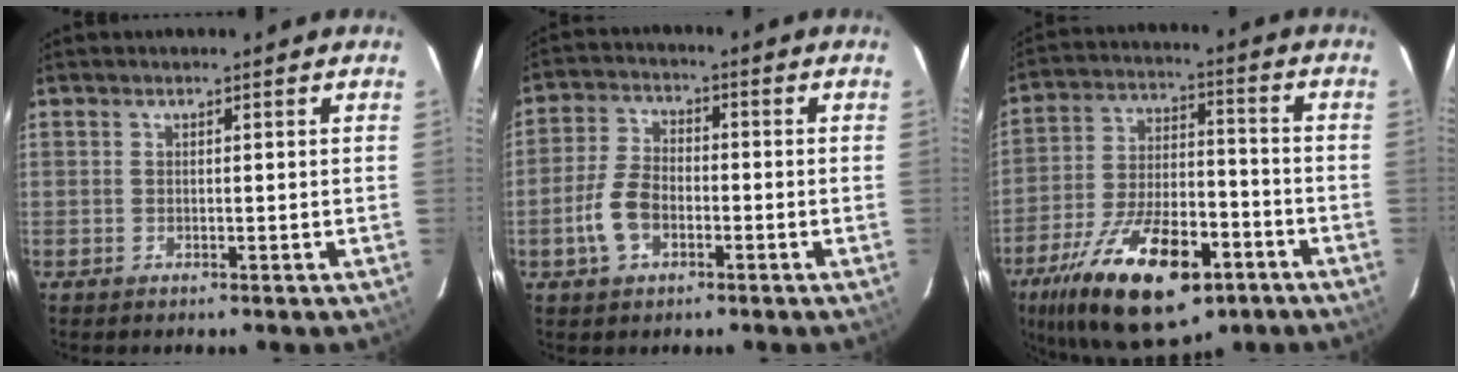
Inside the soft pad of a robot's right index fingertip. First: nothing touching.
{"total": 7.3, "force": [-2.8, 4.6, 5.0], "torque": [-0.113, 0.010, -0.050]}
{"total": 24.0, "force": [-13.6, 10.6, 16.6], "torque": [-0.322, -0.023, -0.212]}